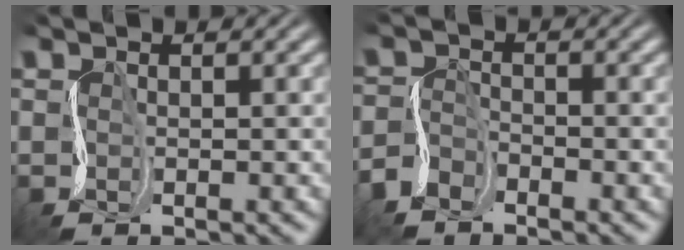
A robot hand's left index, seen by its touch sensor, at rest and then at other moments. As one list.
[{"total": 2.4, "force": [-2.1, 1.0, 0.5], "torque": [-0.015, 0.001, -0.052]}]